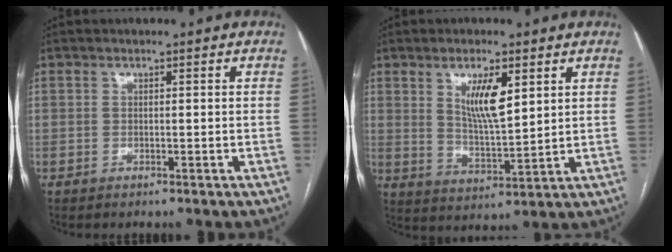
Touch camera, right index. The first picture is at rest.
{"total": 7.8, "force": [3.3, 1.9, 6.8], "torque": [-0.124, -0.006, 0.064]}